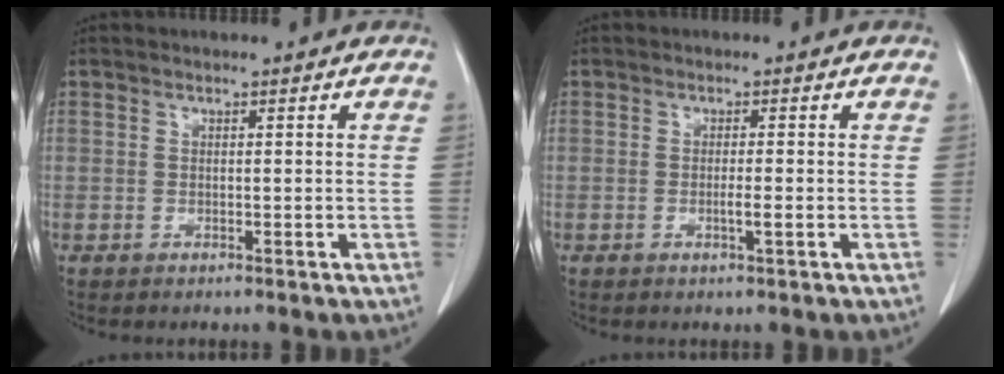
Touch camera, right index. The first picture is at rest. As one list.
[{"total": 1.5, "force": [-0.5, -0.1, 1.4], "torque": [-0.029, -0.004, -0.008]}]